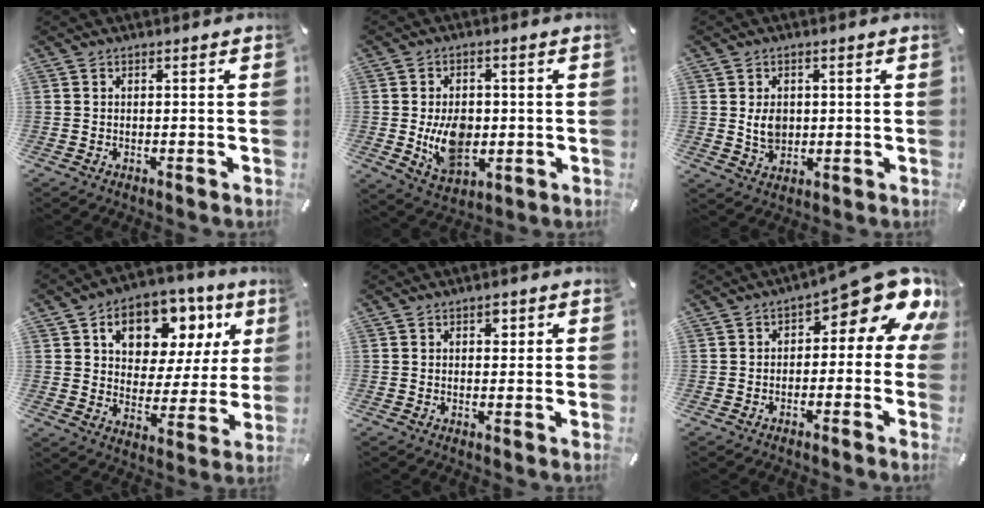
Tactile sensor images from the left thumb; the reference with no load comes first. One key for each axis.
{"total": 10.6, "fx": -0.6, "fy": 7.8, "fz": 7.2, "tx": -0.126, "ty": -0.003, "tz": -0.010}
{"total": 5.2, "fx": 0.7, "fy": 4.3, "fz": 2.7, "tx": -0.049, "ty": -0.002, "tz": 0.010}
{"total": 13.9, "fx": 7.1, "fy": 9.5, "fz": 7.2, "tx": -0.111, "ty": -0.036, "tz": 0.124}
{"total": 2.0, "fx": 0.8, "fy": 1.4, "fz": 1.2, "tx": -0.010, "ty": -0.002, "tz": 0.010}
{"total": 12.4, "fx": 5.7, "fy": 4.9, "fz": 9.8, "tx": -0.128, "ty": -0.050, "tz": 0.093}